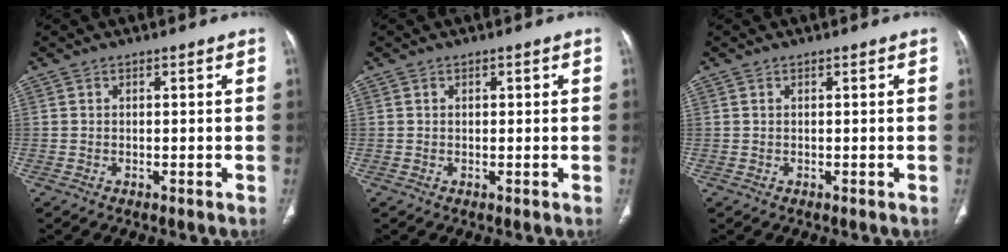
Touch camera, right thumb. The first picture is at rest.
{"total": 0.8, "force": [0.3, 0.5, 0.5], "torque": [-0.005, 0.000, 0.004]}
{"total": 0.0}